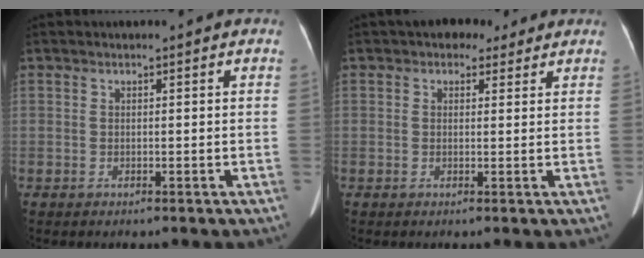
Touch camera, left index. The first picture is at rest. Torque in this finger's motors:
{"motor_torque": [0.95, -1.19, 0.01, -0.06]}